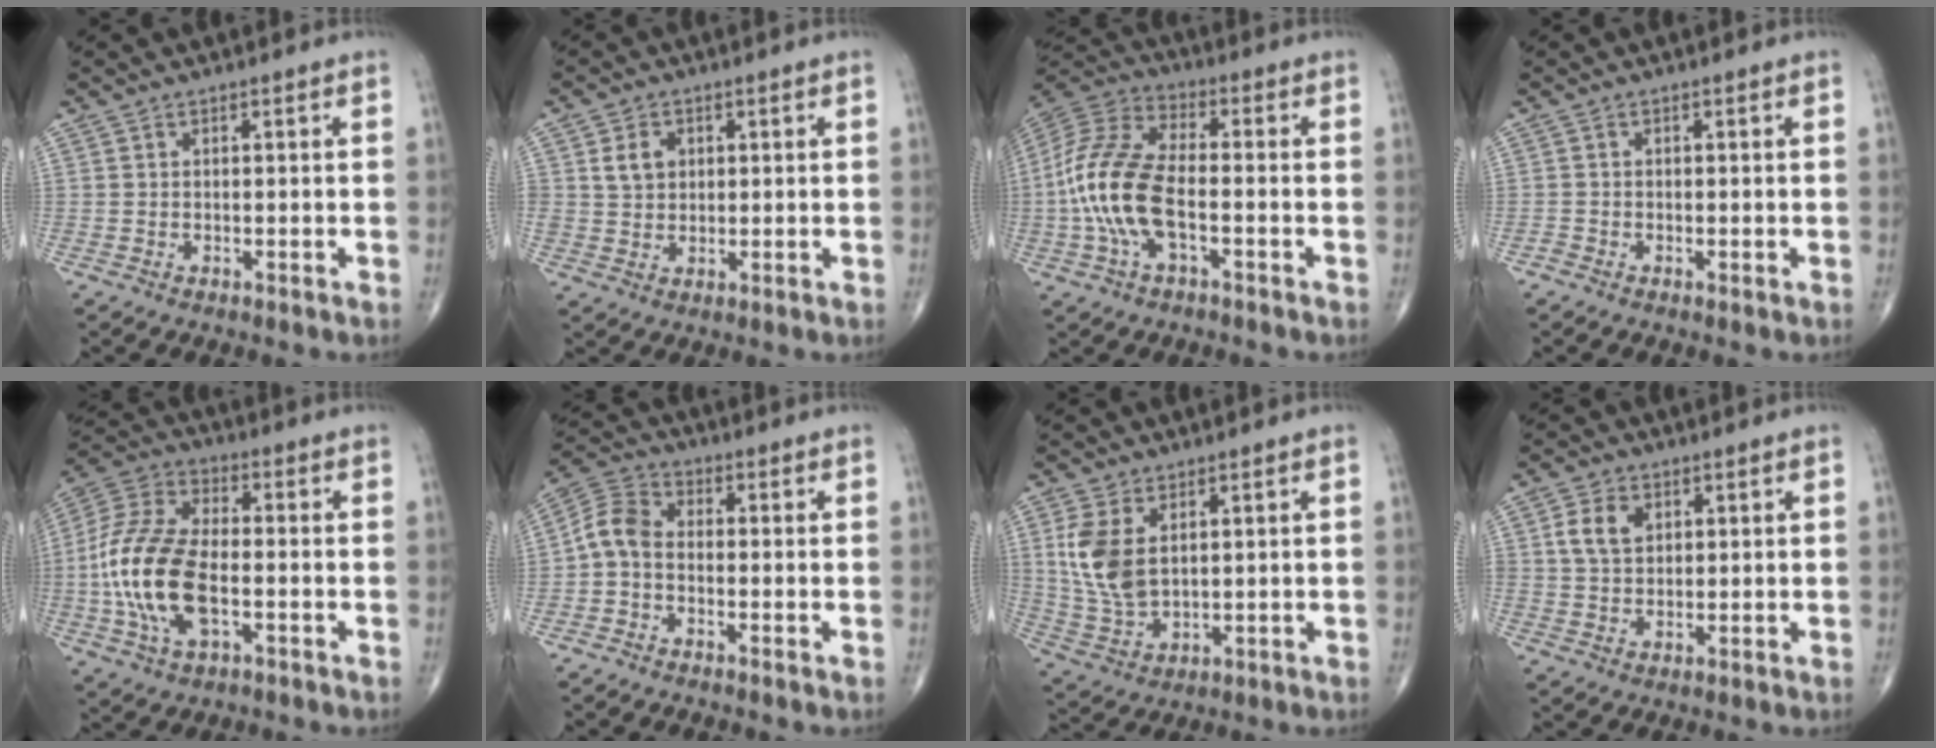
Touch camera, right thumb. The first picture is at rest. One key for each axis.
{"total": 4.8, "fx": 1.5, "fy": 3.7, "fz": 2.5, "tx": -0.025, "ty": -0.007, "tz": 0.027}
{"total": 15.7, "fx": -3.0, "fy": 7.3, "fz": 13.6, "tx": -0.300, "ty": 0.032, "tz": -0.061}
{"total": 0.7, "fx": -0.5, "fy": 0.4, "fz": 0.4, "tx": -0.007, "ty": -0.003, "tz": -0.014}
{"total": 17.9, "fx": -3.2, "fy": 9.1, "fz": 15.1, "tx": -0.325, "ty": 0.021, "tz": -0.061}
{"total": 6.0, "fx": -1.4, "fy": 3.9, "fz": 4.3, "tx": -0.082, "ty": 0.025, "tz": -0.044}
{"total": 9.9, "fx": 2.5, "fy": 5.8, "fz": 7.5, "tx": -0.158, "ty": -0.011, "tz": 0.063}
{"total": 5.7, "fx": 1.8, "fy": 4.0, "fz": 3.6, "tx": -0.058, "ty": -0.002, "tz": 0.033}